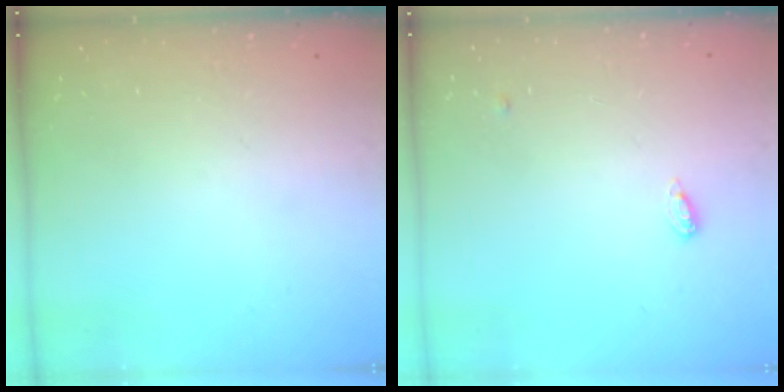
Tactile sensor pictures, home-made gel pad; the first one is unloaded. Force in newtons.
{"total": 3.6, "press": 3.5, "slide": 0.7}